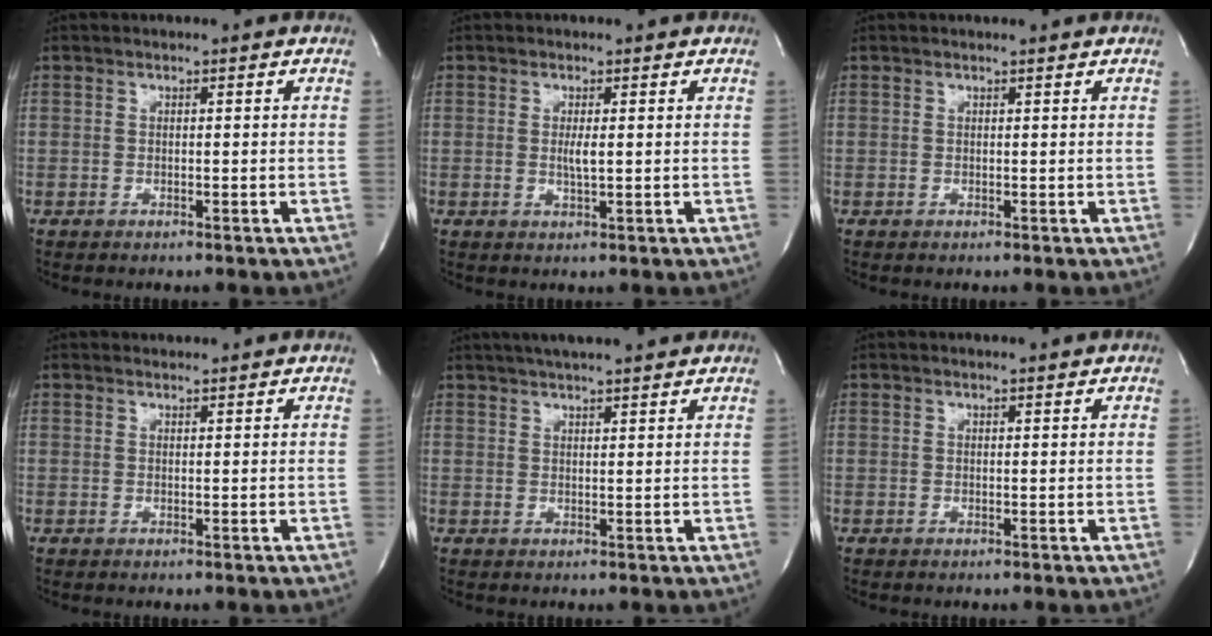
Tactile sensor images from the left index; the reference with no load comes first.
{"total": 1.8, "force": [0.2, 0.1, 1.8], "torque": [-0.040, -0.003, 0.004]}
{"total": 1.1, "force": [1.1, -0.1, 0.0], "torque": [-0.009, -0.001, 0.014]}
{"total": 1.7, "force": [1.7, 0.1, -0.1], "torque": [-0.012, 0.010, 0.029]}
{"total": 10.8, "force": [9.3, 0.9, 5.3], "torque": [-0.087, 0.026, 0.127]}
{"total": 1.8, "force": [1.8, -0.2, 0.1], "torque": [-0.009, -0.001, 0.022]}